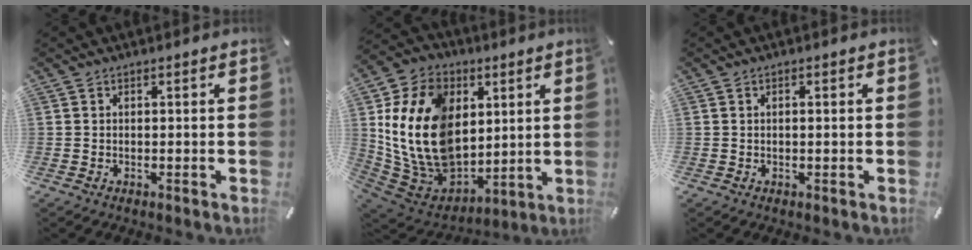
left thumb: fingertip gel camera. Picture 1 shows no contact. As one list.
[{"total": 22.8, "force": [3.3, 17.3, 14.4], "torque": [-0.313, -0.020, 0.068]}, {"total": 0.7, "force": [0.0, 0.2, 0.6], "torque": [-0.012, 0.000, 0.000]}]